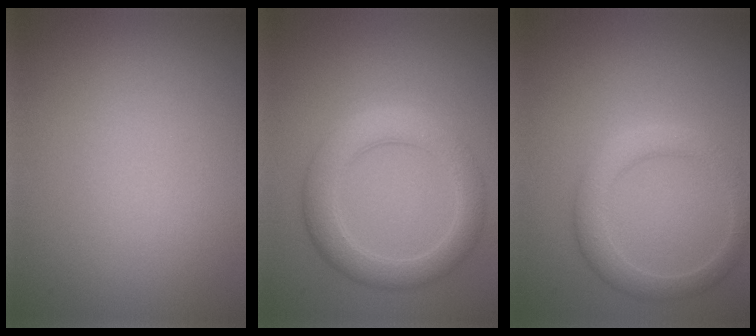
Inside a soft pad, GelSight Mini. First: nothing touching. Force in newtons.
{"total": 4.2, "press": 4.2, "slide": 0.3}
{"total": 2.8, "press": 2.8, "slide": 0.1}